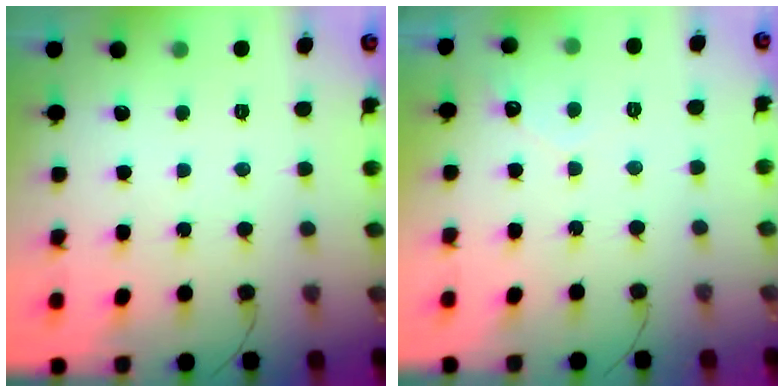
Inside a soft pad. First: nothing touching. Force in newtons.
{"total": 2.4, "press": 2.4, "slide": 0.2}